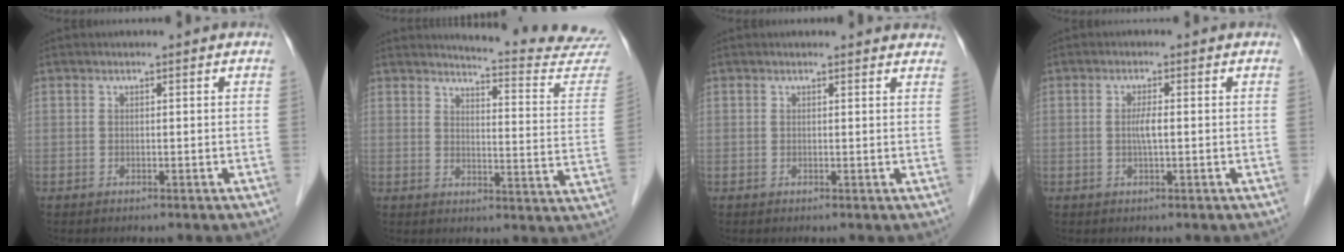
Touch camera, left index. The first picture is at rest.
{"total": 17.2, "force": [17.0, -0.5, 2.4], "torque": [-0.021, -0.133, 0.172]}
{"total": 5.9, "force": [5.6, 1.2, 1.5], "torque": [-0.007, 0.003, 0.042]}
{"total": 2.0, "force": [-0.2, 0.1, 2.0], "torque": [-0.040, -0.003, -0.005]}